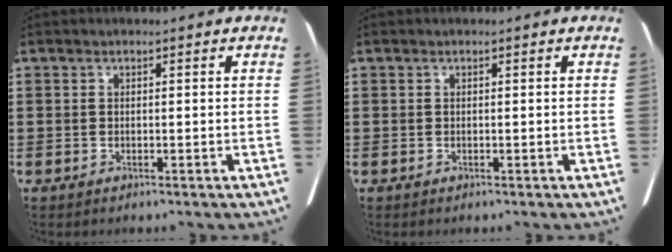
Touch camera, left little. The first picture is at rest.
{"total": 0.0}